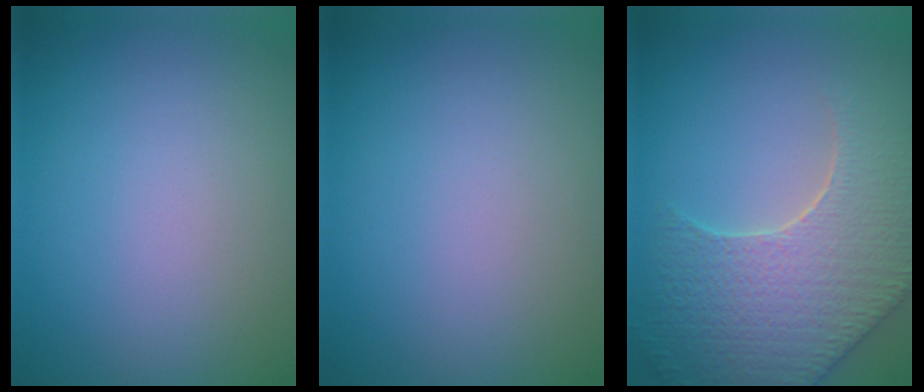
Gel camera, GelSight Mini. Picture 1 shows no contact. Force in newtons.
{"total": 0.0}
{"total": 7.8, "press": 6.2, "slide": 4.8}